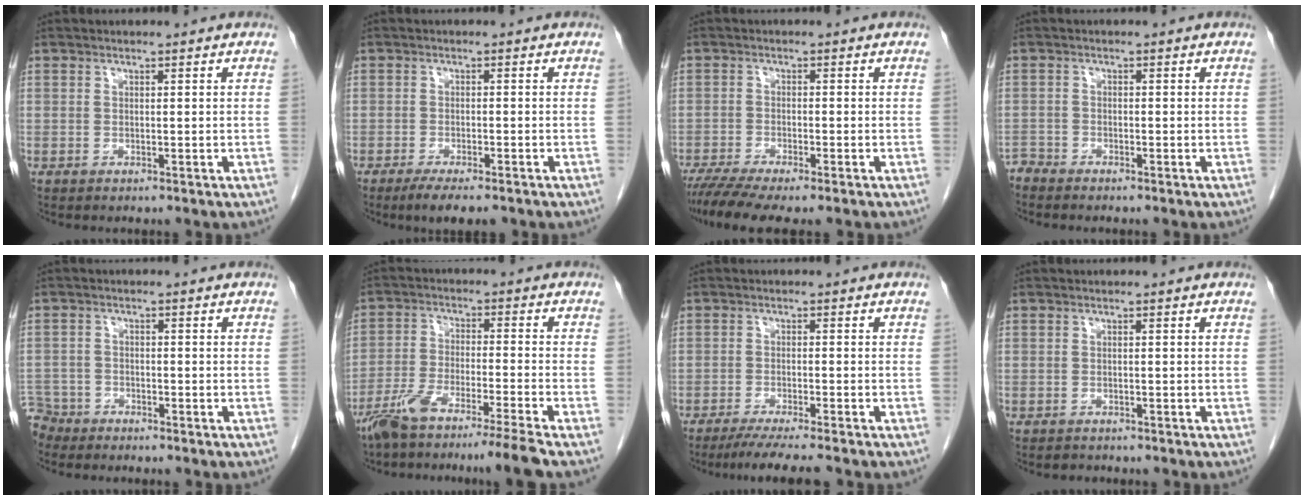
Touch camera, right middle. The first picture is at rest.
{"total": 5.1, "force": [-3.8, 1.1, 3.2], "torque": [-0.049, -0.010, -0.057]}
{"total": 6.3, "force": [-5.1, 0.4, 3.8], "torque": [-0.062, -0.012, -0.085]}
{"total": 1.6, "force": [-1.6, 0.0, -0.3], "torque": [0.013, -0.007, -0.031]}
{"total": 4.6, "force": [-4.2, 1.8, -0.7], "torque": [0.017, -0.006, -0.084]}
{"total": 10.9, "force": [-8.8, -1.7, 6.1], "torque": [-0.098, -0.023, -0.150]}
{"total": 7.2, "force": [-6.1, -0.5, 3.7], "torque": [-0.048, -0.020, -0.097]}
{"total": 1.1, "force": [-1.0, 0.4, 0.0], "torque": [-0.009, -0.002, -0.017]}